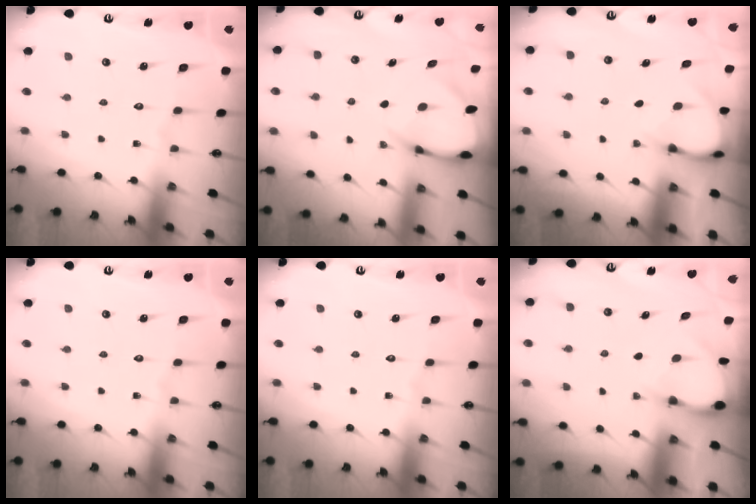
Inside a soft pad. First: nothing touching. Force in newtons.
{"total": 4.9, "press": 4.8, "slide": 0.7}
{"total": 3.9, "press": 3.9, "slide": 0.3}
{"total": 0.0}
{"total": 0.0}
{"total": 2.9, "press": 2.9, "slide": 0.3}